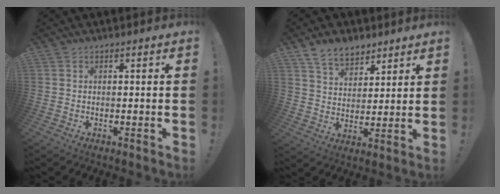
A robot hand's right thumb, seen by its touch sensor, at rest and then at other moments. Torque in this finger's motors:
{"motor_torque": [-0.53, 0.53, 0.29, 0.13, 0.00]}